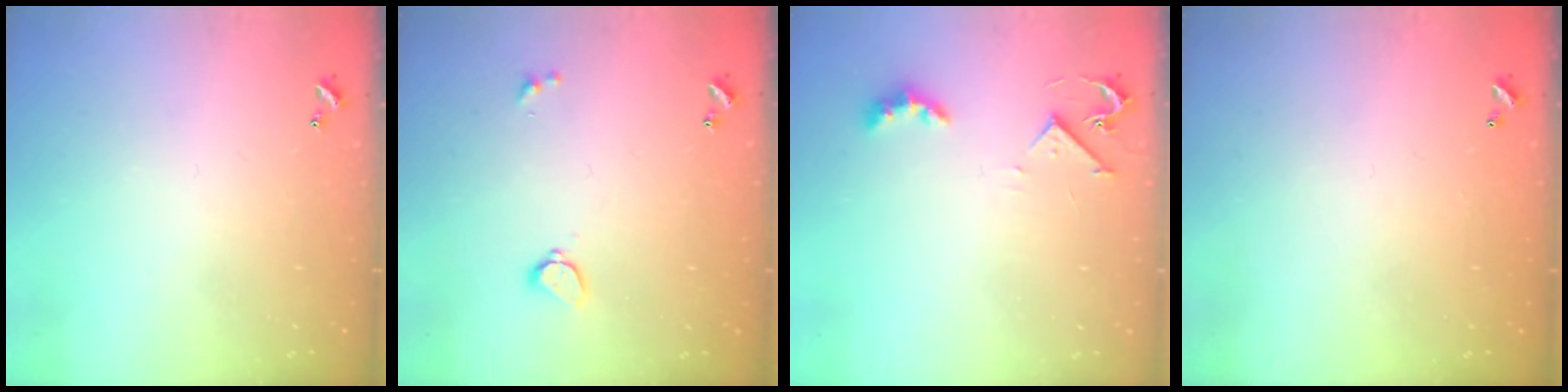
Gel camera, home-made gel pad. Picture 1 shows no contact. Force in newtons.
{"total": 1.7, "press": 1.6, "slide": 0.5}
{"total": 3.6, "press": 3.5, "slide": 0.6}
{"total": 2.8, "press": 2.8, "slide": 0.1}